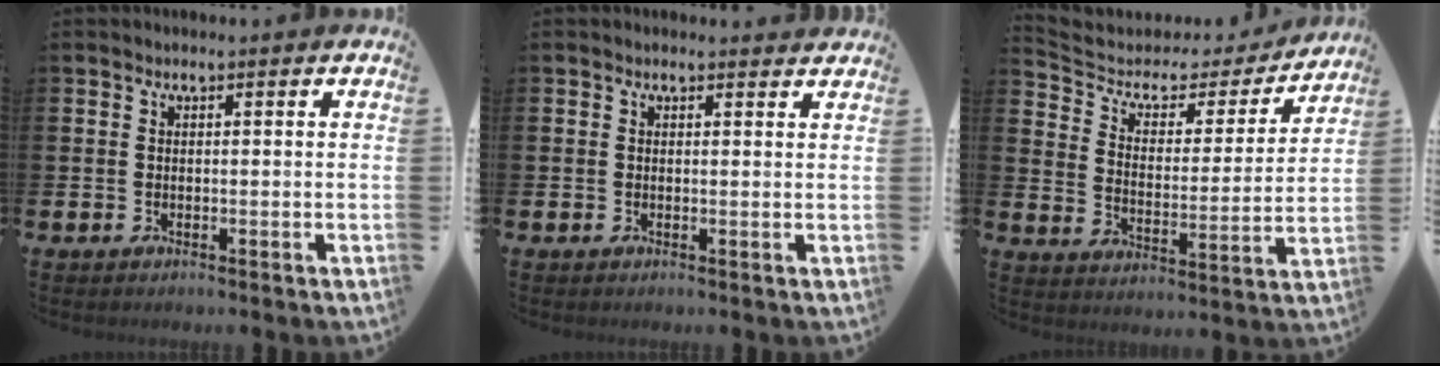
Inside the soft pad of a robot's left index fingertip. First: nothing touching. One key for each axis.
{"total": 0.6, "fx": 0.6, "fy": 0.2, "fz": 0.1, "tx": 0.009, "ty": -0.002, "tz": 0.008}
{"total": 5.3, "fx": 4.1, "fy": 2.9, "fz": 1.7, "tx": -0.064, "ty": -0.029, "tz": 0.061}